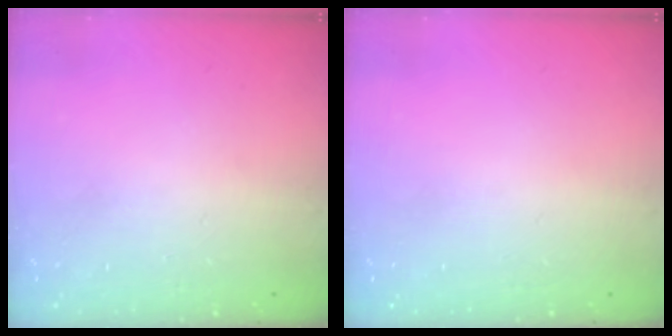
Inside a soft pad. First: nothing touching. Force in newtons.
{"total": 0.0}